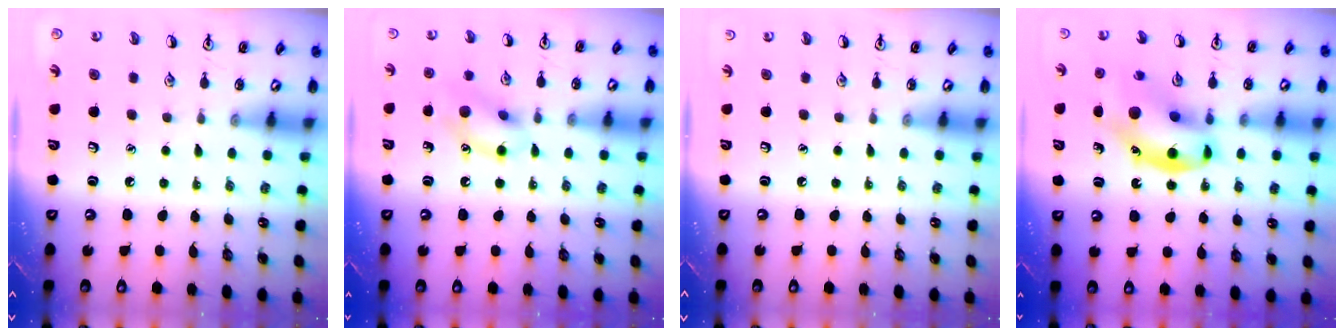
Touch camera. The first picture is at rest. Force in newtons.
{"total": 11.8, "press": 11.7, "slide": 1.3}
{"total": 0.0}
{"total": 15.5, "press": 15.1, "slide": 3.5}